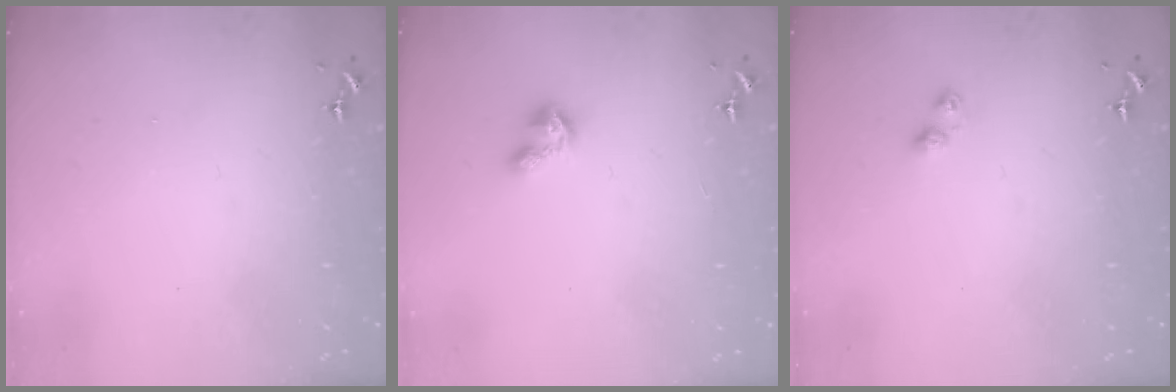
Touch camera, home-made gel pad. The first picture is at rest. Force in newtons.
{"total": 6.0, "press": 6.0, "slide": 0.4}
{"total": 3.8, "press": 3.8, "slide": 0.3}